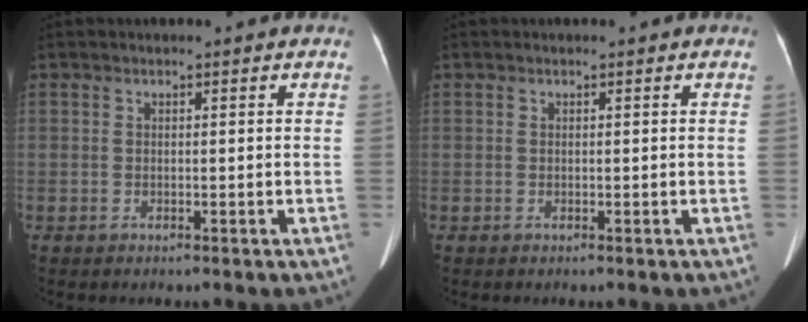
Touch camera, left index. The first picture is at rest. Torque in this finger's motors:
{"motor_torque": [0.09, -0.05, 0.00, 0.00]}